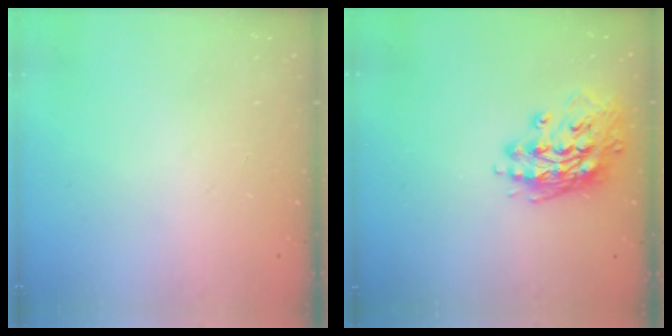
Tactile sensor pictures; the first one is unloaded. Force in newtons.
{"total": 15.7, "press": 15.5, "slide": 2.5}